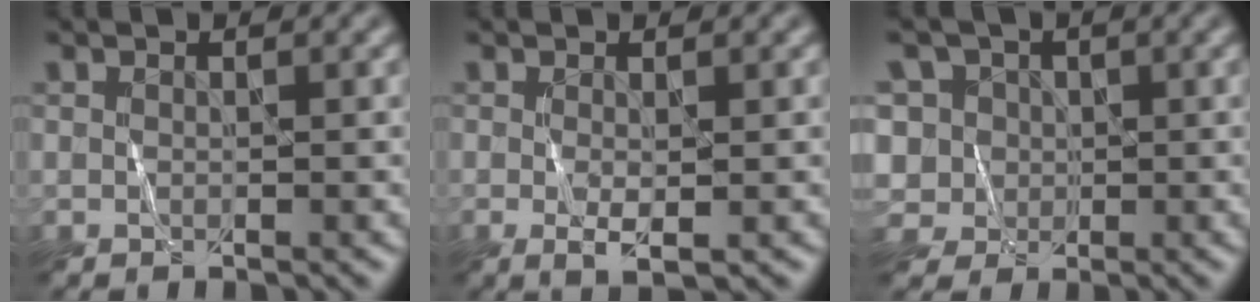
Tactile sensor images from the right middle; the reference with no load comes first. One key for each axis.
{"total": 1.6, "fx": -0.3, "fy": 0.3, "fz": 1.5, "tx": -0.031, "ty": -0.005, "tz": -0.002}
{"total": 6.9, "fx": 2.7, "fy": 5.9, "fz": 2.4, "tx": -0.059, "ty": 0.021, "tz": 0.022}